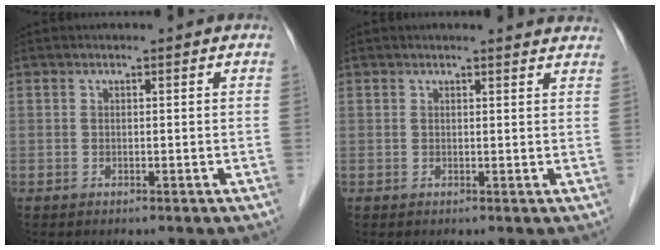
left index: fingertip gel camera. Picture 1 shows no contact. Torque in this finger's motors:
{"motor_torque": [0.40, -0.66, 0.04, 0.00]}